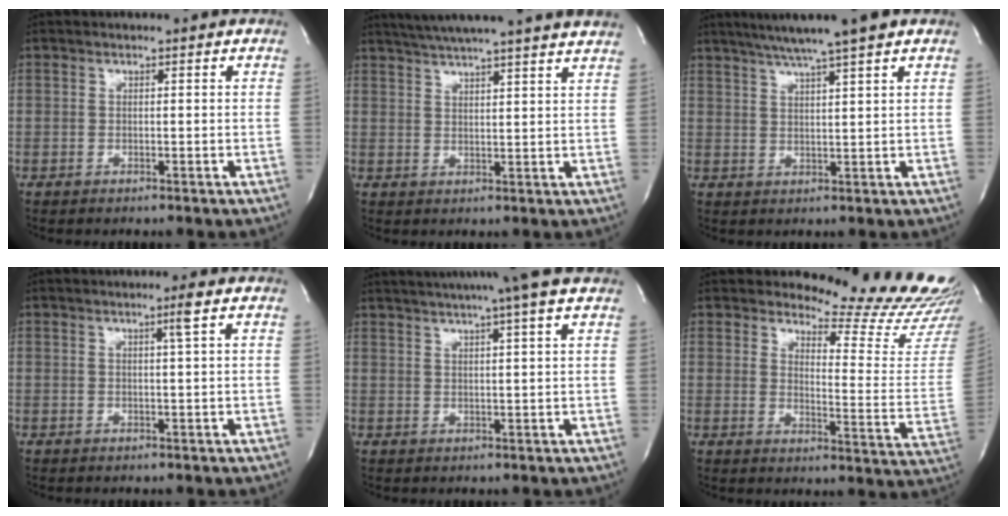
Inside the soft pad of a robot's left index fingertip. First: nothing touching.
{"total": 19.6, "force": [17.6, -0.3, 8.6], "torque": [-0.146, 0.001, 0.230]}
{"total": 9.4, "force": [7.4, -0.8, 5.7], "torque": [-0.095, 0.016, 0.104]}
{"total": 2.0, "force": [0.8, -0.7, 1.6], "torque": [-0.034, -0.006, 0.017]}
{"total": 11.4, "force": [9.5, -1.5, 6.2], "torque": [-0.107, 0.007, 0.120]}
{"total": 17.6, "force": [17.0, 0.6, 4.7], "torque": [-0.059, -0.152, 0.185]}